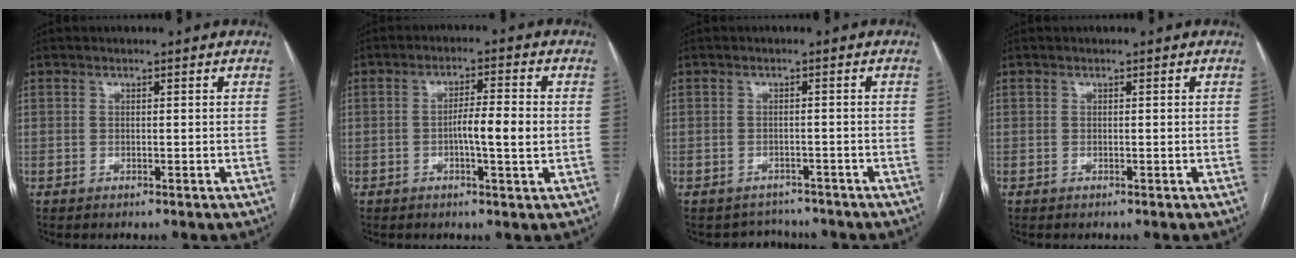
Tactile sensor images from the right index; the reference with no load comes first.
{"total": 5.5, "force": [-0.7, 0.3, 5.5], "torque": [-0.089, 0.004, -0.012]}
{"total": 3.5, "force": [-3.1, 1.5, -0.6], "torque": [0.005, 0.012, -0.043]}
{"total": 0.0}